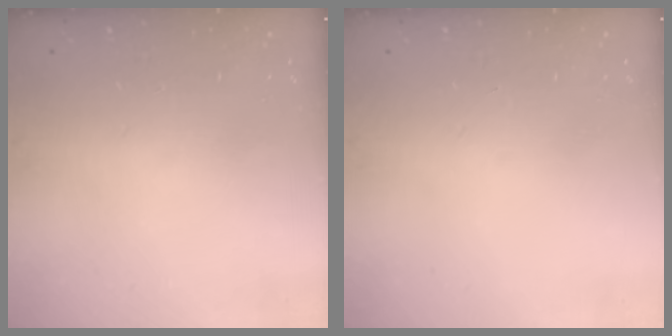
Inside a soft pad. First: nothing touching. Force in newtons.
{"total": 0.0}